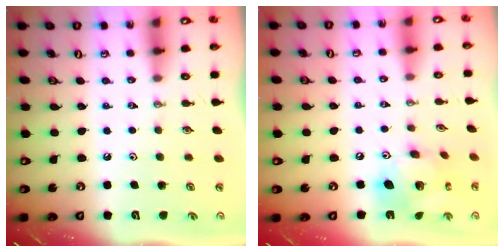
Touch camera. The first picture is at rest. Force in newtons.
{"total": 14.5, "press": 14.5, "slide": 1.3}